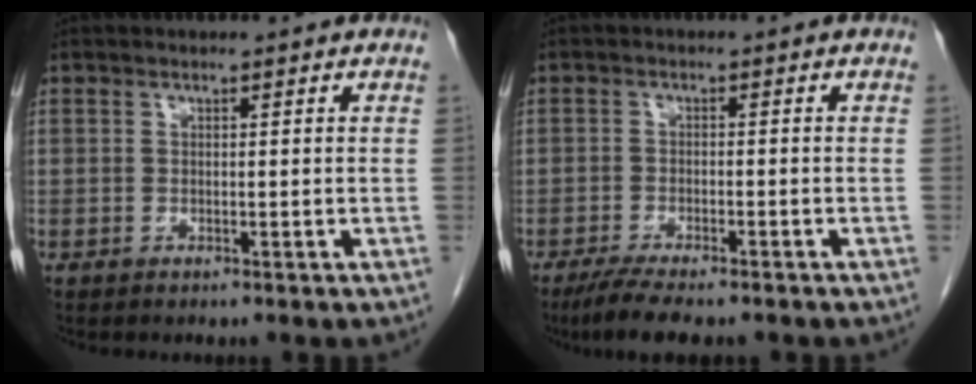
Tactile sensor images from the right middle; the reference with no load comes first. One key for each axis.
{"total": 7.0, "fx": -5.6, "fy": 1.4, "fz": 3.8, "tx": -0.062, "ty": -0.013, "tz": -0.091}